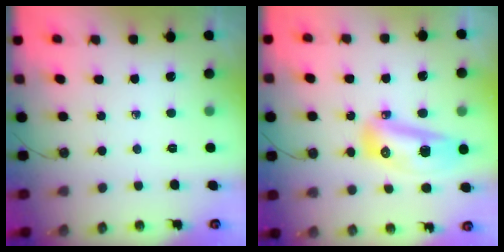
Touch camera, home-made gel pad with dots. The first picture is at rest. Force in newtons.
{"total": 15.1, "press": 13.9, "slide": 5.9}